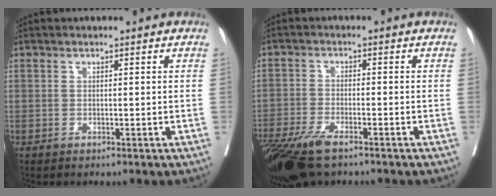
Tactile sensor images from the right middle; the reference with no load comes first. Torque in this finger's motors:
{"motor_torque": [1.10, -1.04, 0.31, 0.11]}